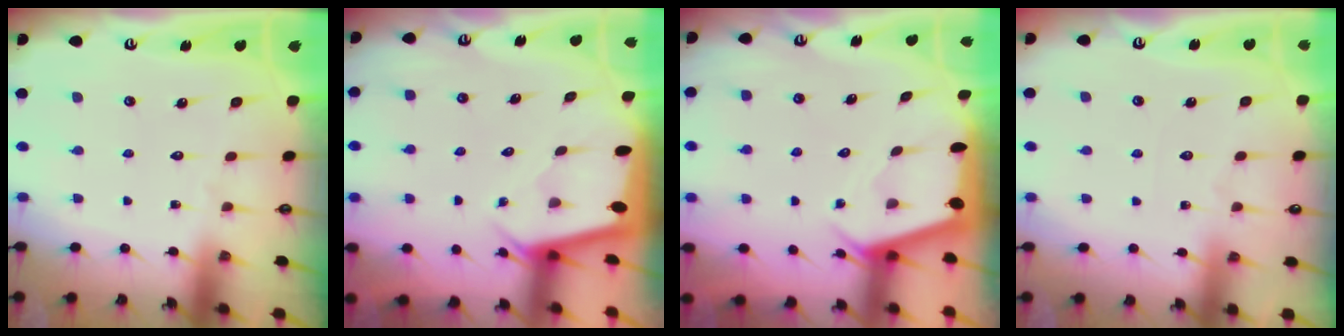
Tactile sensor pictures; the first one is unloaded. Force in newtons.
{"total": 1.9, "press": 1.9, "slide": 0.1}
{"total": 2.4, "press": 2.4, "slide": 0.4}
{"total": 2.3, "press": 2.3, "slide": 0.3}